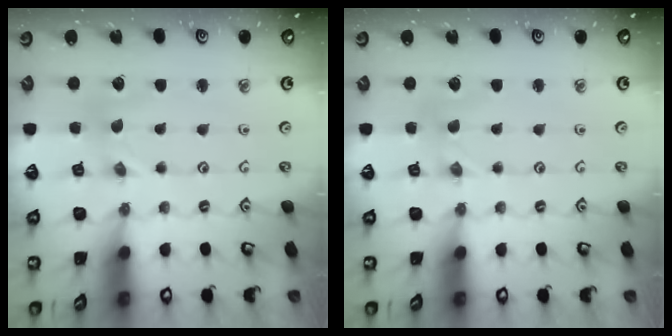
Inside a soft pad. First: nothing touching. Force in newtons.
{"total": 0.0}